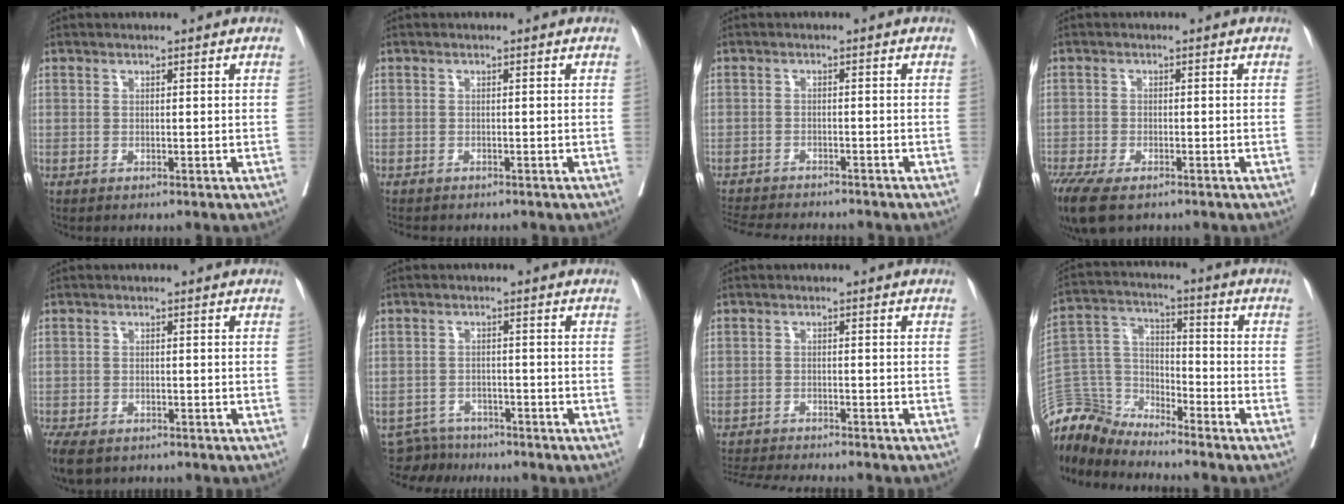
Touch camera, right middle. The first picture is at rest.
{"total": 3.2, "force": [-2.8, 1.0, 1.2], "torque": [-0.020, -0.007, -0.037]}
{"total": 11.4, "force": [-10.5, 1.7, 4.0], "torque": [-0.069, -0.010, -0.149]}
{"total": 9.2, "force": [-6.5, 3.5, 5.5], "torque": [-0.107, -0.019, -0.107]}
{"total": 9.0, "force": [-6.1, 5.0, 4.4], "torque": [-0.103, -0.017, -0.089]}
{"total": 4.6, "force": [-4.4, 1.3, -0.9], "torque": [0.017, 0.001, -0.074]}
{"total": 11.1, "force": [-10.3, 0.6, 4.1], "torque": [-0.057, -0.012, -0.150]}
{"total": 9.7, "force": [-9.5, 1.4, -1.0], "torque": [0.017, 0.042, -0.193]}